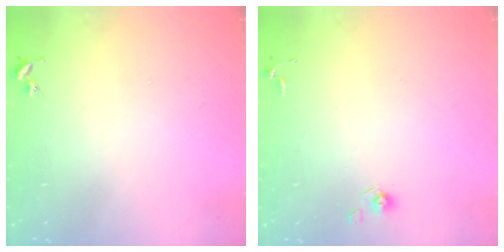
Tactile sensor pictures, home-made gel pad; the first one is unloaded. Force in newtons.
{"total": 5.4, "press": 5.2, "slide": 1.4}